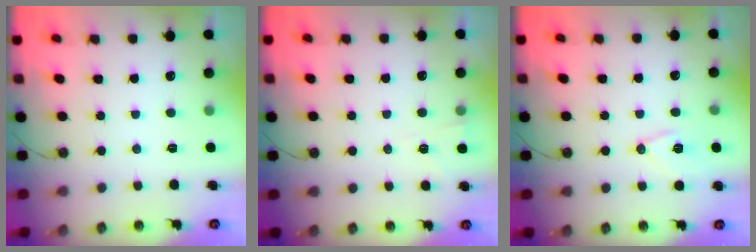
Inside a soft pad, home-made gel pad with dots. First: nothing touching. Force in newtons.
{"total": 2.6, "press": 2.1, "slide": 1.5}
{"total": 9.0, "press": 8.6, "slide": 2.7}